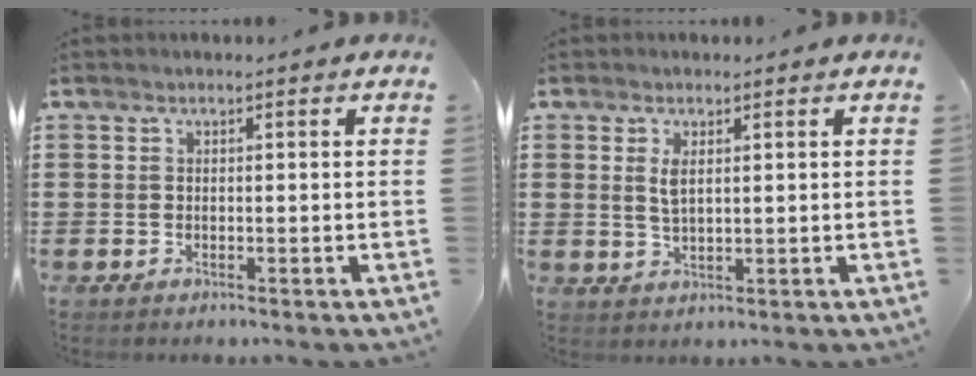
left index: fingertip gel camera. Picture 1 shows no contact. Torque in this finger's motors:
{"motor_torque": [0.59, 0.47, 0.12, 0.02]}